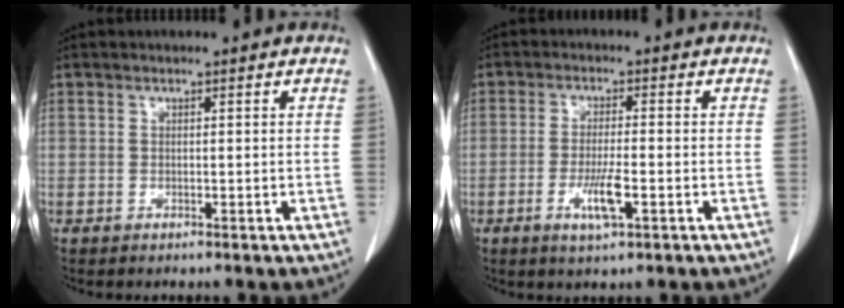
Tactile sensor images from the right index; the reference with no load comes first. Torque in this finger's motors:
{"motor_torque": [1.07, -0.54, 0.49, 0.07]}